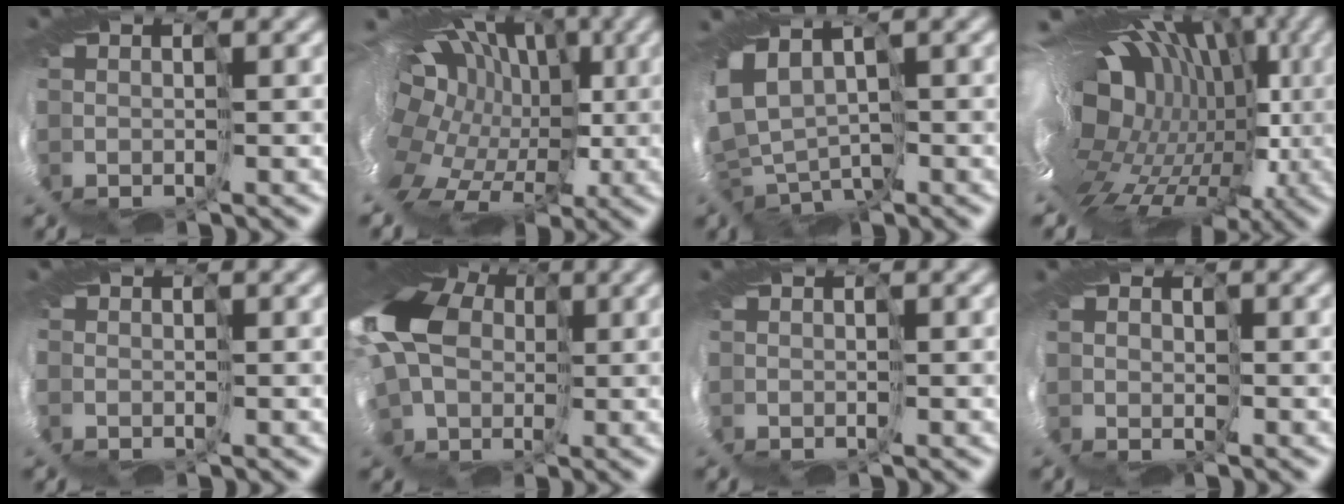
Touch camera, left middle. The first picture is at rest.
{"total": 17.5, "force": [0.3, 13.7, 11.0], "torque": [-0.184, -0.005, -0.033]}
{"total": 4.2, "force": [-0.1, 2.7, 3.3], "torque": [-0.094, -0.018, -0.005]}
{"total": 17.9, "force": [-0.2, 11.7, 13.5], "torque": [-0.202, 0.028, -0.037]}
{"total": 2.4, "force": [-1.0, 1.9, 1.0], "torque": [-0.047, -0.003, -0.001]}
{"total": 17.7, "force": [3.4, 13.4, 11.1], "torque": [-0.264, 0.032, -0.010]}
{"total": 0.0}
{"total": 1.8, "force": [0.9, 1.6, 0.2], "torque": [-0.022, 0.006, 0.013]}